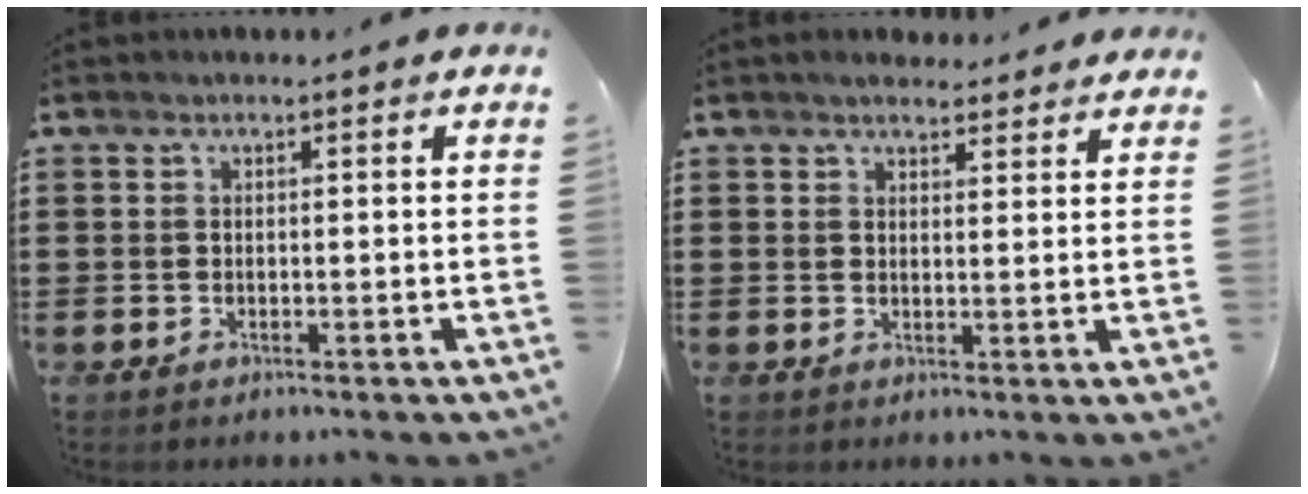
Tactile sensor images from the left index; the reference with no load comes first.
{"total": 2.8, "force": [2.7, 0.6, 0.6], "torque": [-0.017, -0.001, 0.050]}